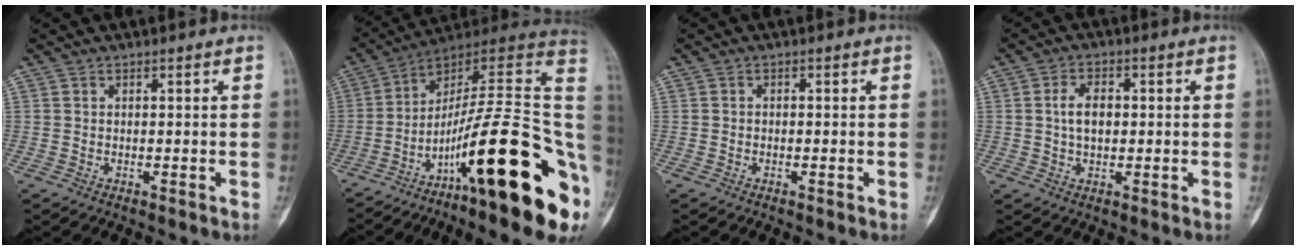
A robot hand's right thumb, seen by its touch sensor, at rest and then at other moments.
{"total": 29.9, "force": [-8.9, 7.0, 27.7], "torque": [-0.341, 0.062, -0.138]}
{"total": 0.5, "force": [-0.3, 0.2, 0.3], "torque": [-0.005, 0.001, -0.009]}
{"total": 4.9, "force": [0.4, 3.0, 3.9], "torque": [-0.070, 0.007, 0.005]}